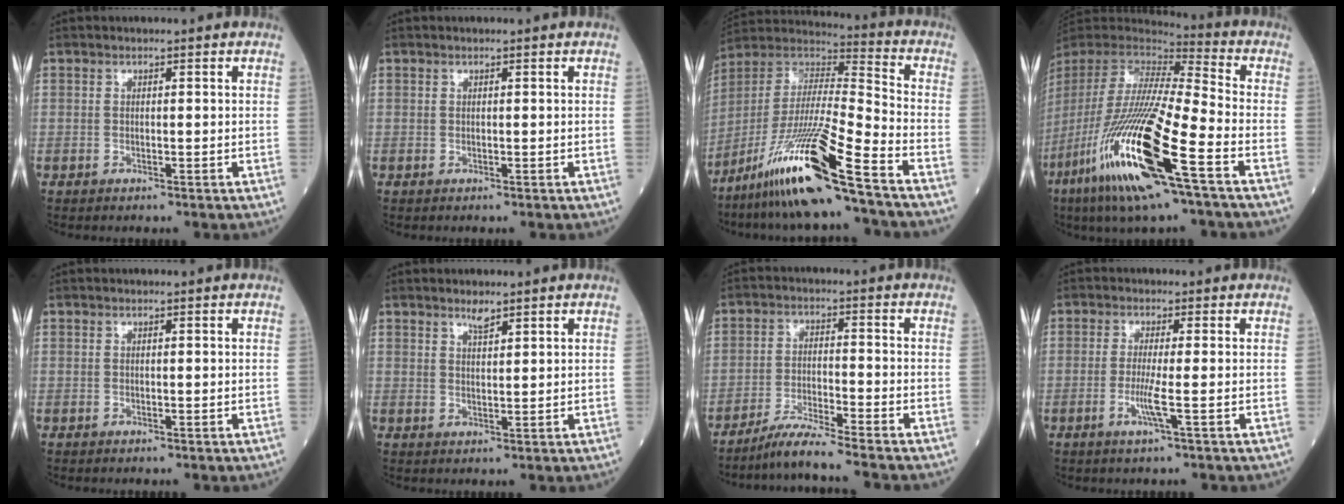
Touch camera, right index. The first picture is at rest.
{"total": 0.0}
{"total": 19.0, "force": [-12.5, -0.9, 14.3], "torque": [-0.305, -0.031, -0.235]}
{"total": 25.0, "force": [-11.3, 1.8, 22.2], "torque": [-0.482, -0.071, -0.220]}
{"total": 0.0}
{"total": 1.9, "force": [1.6, 0.3, 1.0], "torque": [-0.021, -0.001, 0.030]}
{"total": 7.3, "force": [-6.4, -1.7, 3.0], "torque": [-0.053, -0.026, -0.115]}
{"total": 3.5, "force": [-1.2, -0.7, 3.2], "torque": [-0.069, -0.008, -0.027]}